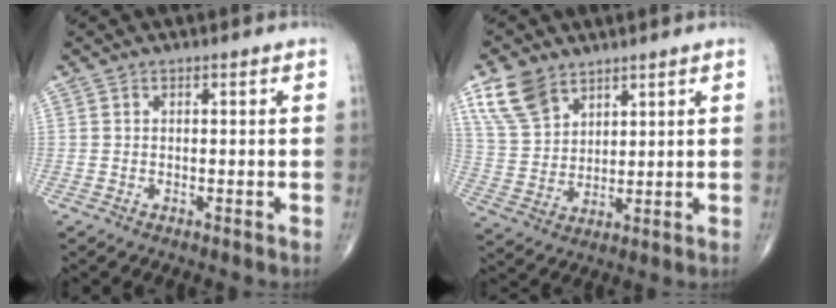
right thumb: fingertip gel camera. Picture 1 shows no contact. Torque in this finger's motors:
{"motor_torque": [-0.92, 1.08, 0.70, 0.61, 0.04]}